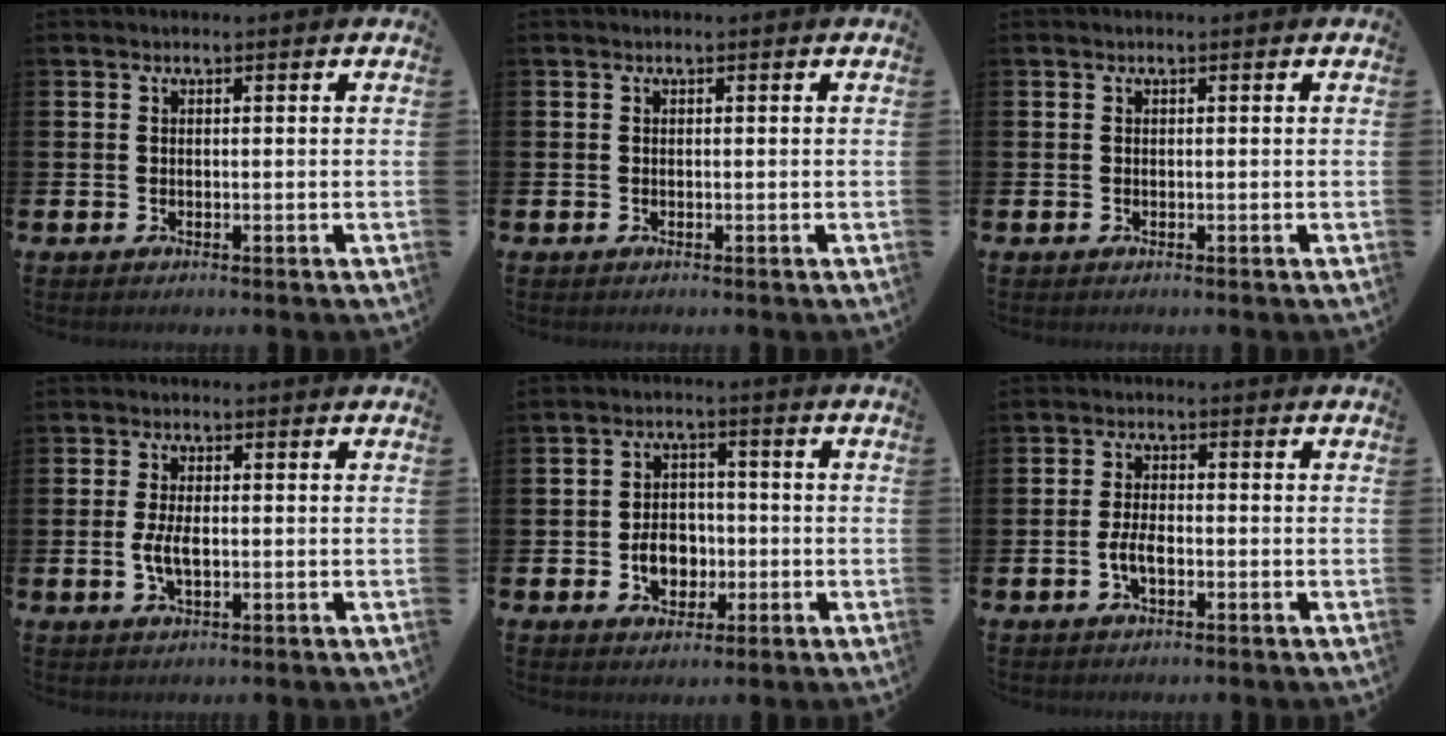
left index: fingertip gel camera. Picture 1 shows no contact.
{"total": 0.0}
{"total": 0.0}
{"total": 3.4, "force": [-0.3, 1.6, 3.1], "torque": [-0.059, -0.001, -0.010]}
{"total": 5.1, "force": [-1.2, 4.0, 3.1], "torque": [-0.041, 0.001, -0.028]}
{"total": 3.0, "force": [-0.8, 1.4, 2.6], "torque": [-0.042, 0.003, -0.016]}